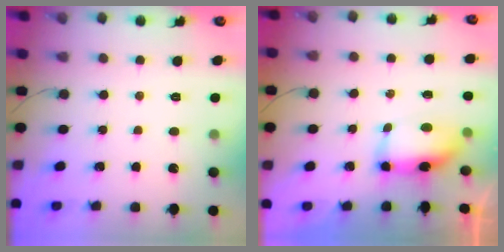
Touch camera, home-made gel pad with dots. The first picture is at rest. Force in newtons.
{"total": 7.3, "press": 7.2, "slide": 0.7}